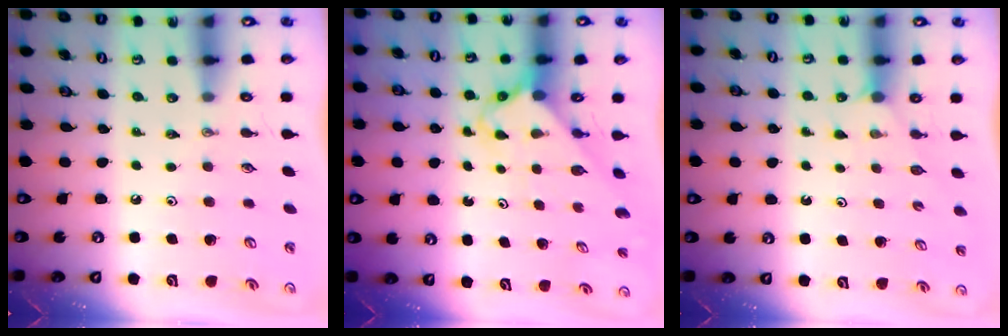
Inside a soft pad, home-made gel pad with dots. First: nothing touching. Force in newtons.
{"total": 2.8, "press": 2.8, "slide": 0.2}
{"total": 2.5, "press": 2.4, "slide": 0.4}